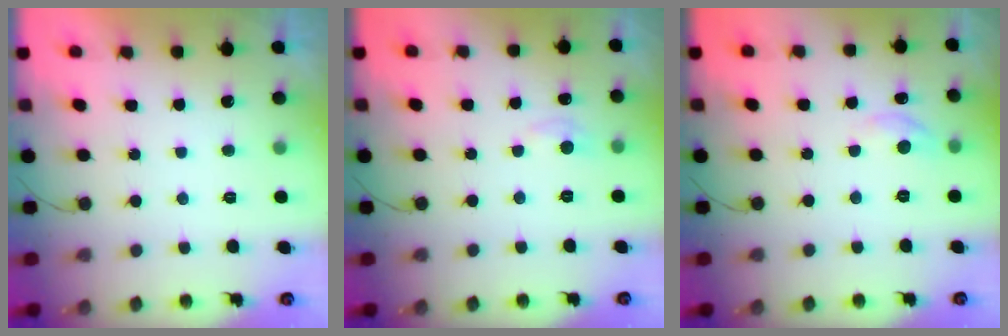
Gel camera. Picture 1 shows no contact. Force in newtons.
{"total": 3.9, "press": 3.9, "slide": 0.5}
{"total": 5.9, "press": 5.9, "slide": 0.7}